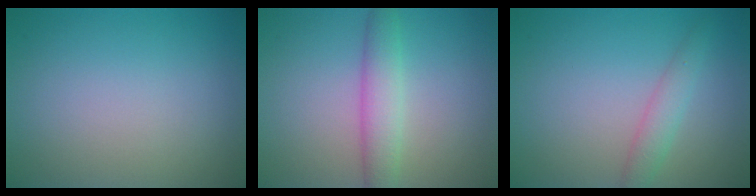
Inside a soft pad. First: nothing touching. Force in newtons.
{"total": 3.2, "press": 3.2, "slide": 0.2}
{"total": 1.9, "press": 1.9, "slide": 0.1}